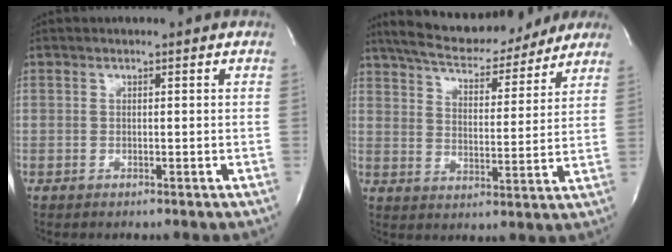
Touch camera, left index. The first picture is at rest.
{"total": 19.2, "force": [16.7, 5.5, 7.6], "torque": [-0.124, 0.010, 0.234]}